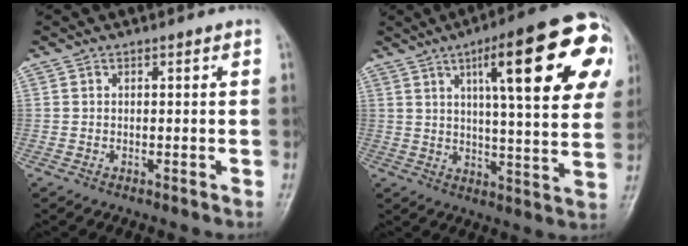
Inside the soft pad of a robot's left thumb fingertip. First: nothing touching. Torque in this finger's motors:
{"motor_torque": [2.55, 2.46, 2.18, -0.59, 0.42]}